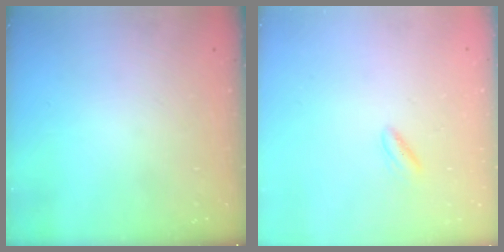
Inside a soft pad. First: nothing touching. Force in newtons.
{"total": 2.7, "press": 2.6, "slide": 0.7}